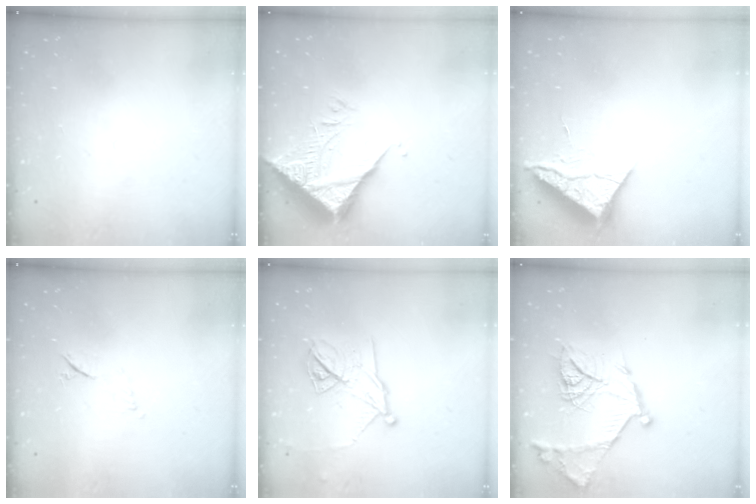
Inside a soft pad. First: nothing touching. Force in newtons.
{"total": 9.0, "press": 8.9, "slide": 0.8}
{"total": 6.0, "press": 5.9, "slide": 0.4}
{"total": 4.7, "press": 4.6, "slide": 1.2}
{"total": 12.9, "press": 12.9, "slide": 0.2}
{"total": 18.1, "press": 18.0, "slide": 1.7}